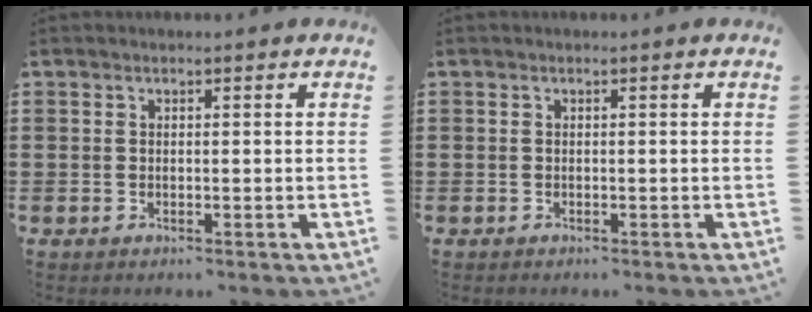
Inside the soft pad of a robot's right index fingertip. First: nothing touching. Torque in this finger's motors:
{"motor_torque": [0.14, -0.16, 0.00, 0.01]}